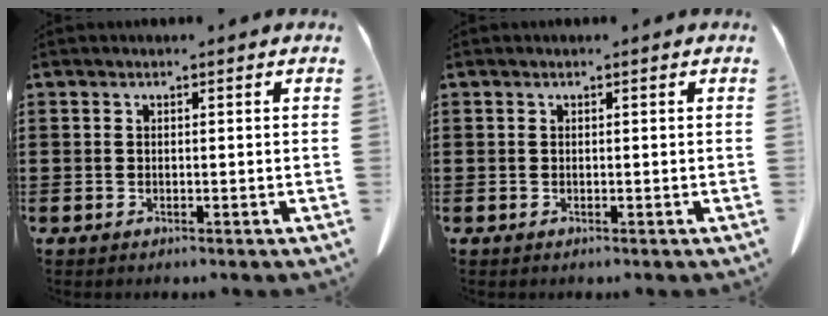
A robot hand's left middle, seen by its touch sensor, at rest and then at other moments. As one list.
[{"total": 0.0}]